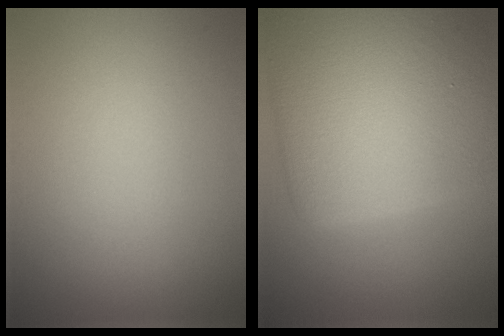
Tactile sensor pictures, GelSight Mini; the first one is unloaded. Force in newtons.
{"total": 10.6, "press": 10.6, "slide": 0.1}